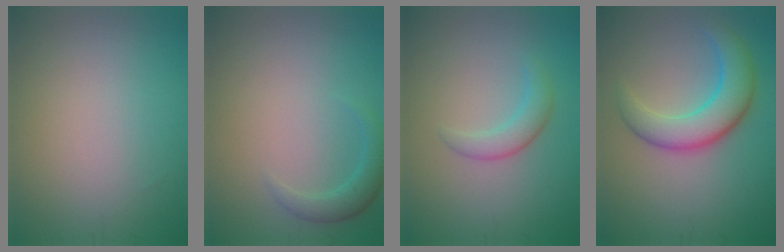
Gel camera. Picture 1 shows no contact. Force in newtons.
{"total": 2.1, "press": 2.1, "slide": 0.2}
{"total": 2.2, "press": 2.2, "slide": 0.2}
{"total": 5.7, "press": 5.7, "slide": 0.0}